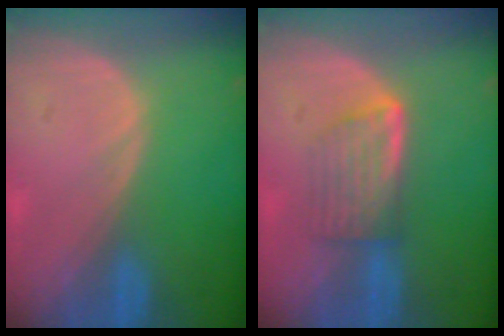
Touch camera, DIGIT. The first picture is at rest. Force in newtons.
{"total": 5.7, "press": 5.3, "slide": 2.3}